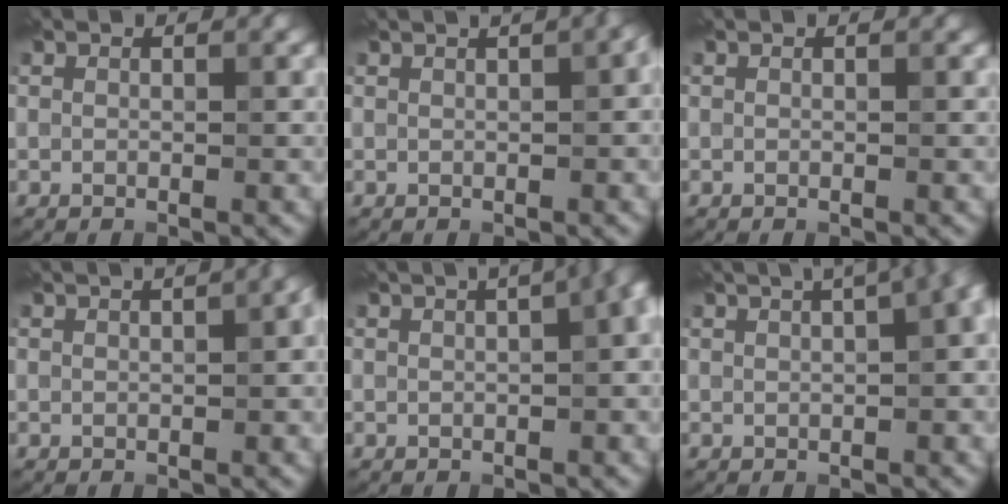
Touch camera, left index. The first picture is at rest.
{"total": 2.9, "force": [1.4, 0.8, 2.5], "torque": [-0.031, 0.012, 0.022]}
{"total": 0.0}
{"total": 3.3, "force": [1.5, 0.9, 2.7], "torque": [-0.034, 0.014, 0.025]}
{"total": 14.5, "force": [4.5, 7.5, 11.5], "torque": [-0.083, 0.069, 0.032]}
{"total": 17.5, "force": [6.8, 8.8, 13.4], "torque": [-0.103, 0.077, 0.067]}